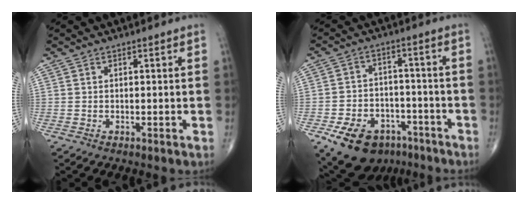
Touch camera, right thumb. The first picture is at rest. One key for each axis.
{"total": 14.9, "fx": -8.5, "fy": 9.9, "fz": 7.1, "tx": -0.100, "ty": 0.052, "tz": -0.126}